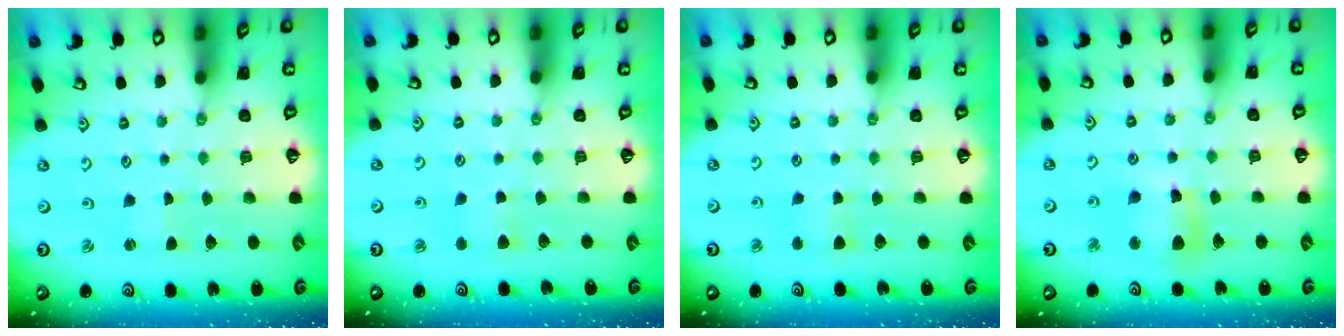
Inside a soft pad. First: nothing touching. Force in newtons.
{"total": 3.8, "press": 3.7, "slide": 0.7}
{"total": 2.9, "press": 2.9, "slide": 0.4}
{"total": 9.1, "press": 9.0, "slide": 1.4}